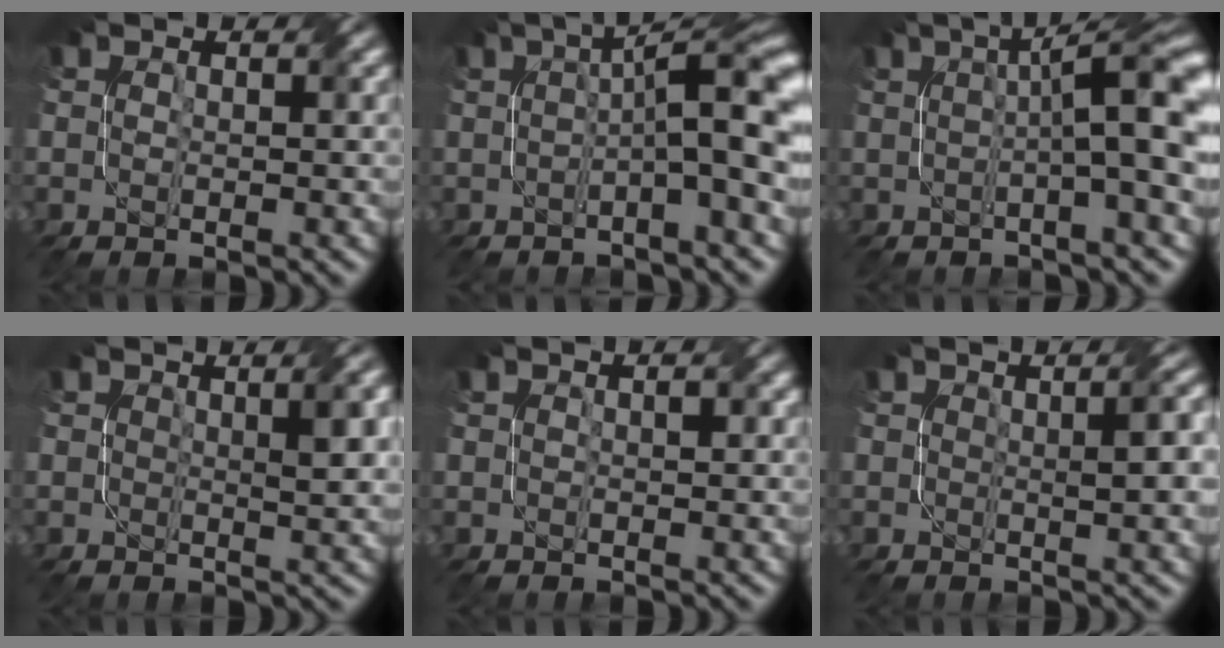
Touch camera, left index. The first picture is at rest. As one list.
[{"total": 8.4, "force": [0.4, 1.8, 8.2], "torque": [-0.101, 0.023, 0.000]}, {"total": 9.2, "force": [1.1, 2.0, 8.9], "torque": [-0.100, 0.024, 0.011]}, {"total": 2.5, "force": [0.5, 0.7, 2.3], "torque": [-0.026, 0.006, 0.010]}, {"total": 0.6, "force": [0.0, 0.4, 0.4], "torque": [-0.004, 0.004, 0.003]}, {"total": 2.4, "force": [0.0, 0.5, 2.3], "torque": [-0.025, 0.008, 0.003]}]